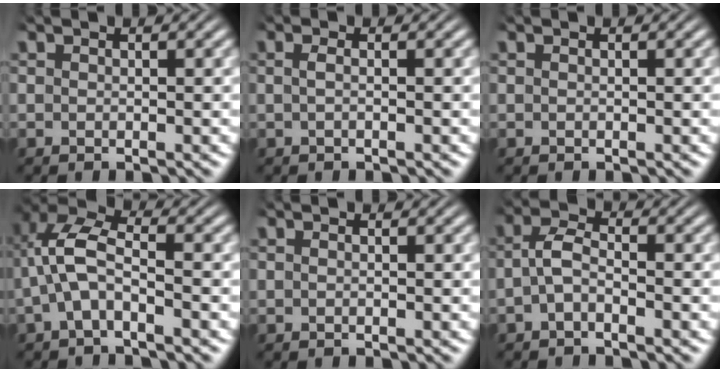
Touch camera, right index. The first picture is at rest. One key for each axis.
{"total": 0.9, "fx": -0.3, "fy": -0.3, "fz": 0.7, "tx": -0.017, "ty": -0.003, "tz": -0.004}
{"total": 0.0}
{"total": 5.1, "fx": 0.2, "fy": 3.1, "fz": 4.1, "tx": -0.094, "ty": -0.009, "tz": 0.000}
{"total": 0.0}
{"total": 2.7, "fx": -1.1, "fy": 1.5, "fz": 1.9, "tx": -0.044, "ty": -0.005, "tz": -0.023}